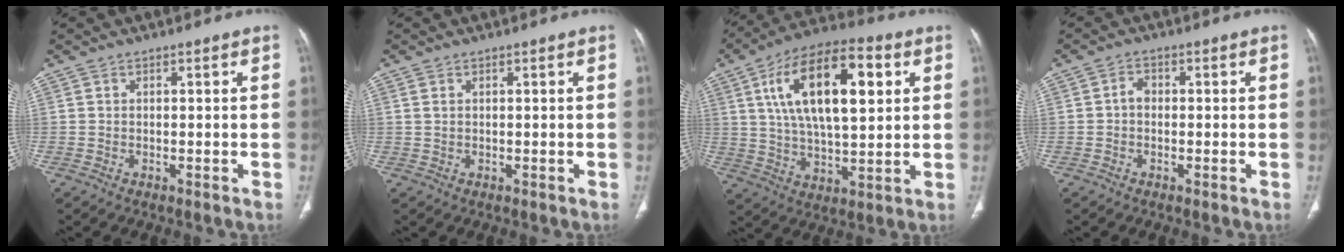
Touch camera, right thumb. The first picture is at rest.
{"total": 0.8, "force": [0.4, 0.5, 0.6], "torque": [-0.013, 0.004, 0.011]}
{"total": 20.7, "force": [6.2, 9.2, 17.5], "torque": [-0.282, 0.003, 0.099]}
{"total": 1.9, "force": [-0.3, 1.4, 1.2], "torque": [-0.014, 0.007, -0.011]}